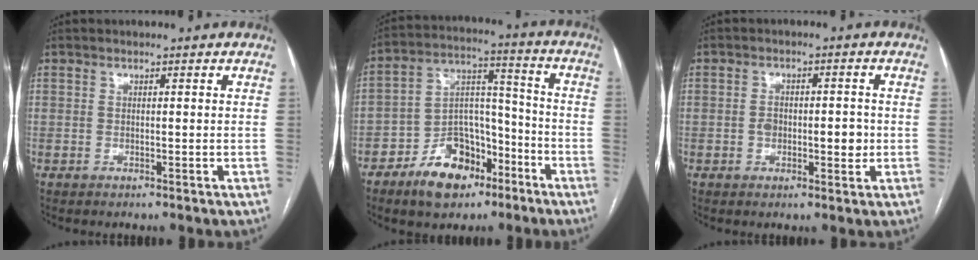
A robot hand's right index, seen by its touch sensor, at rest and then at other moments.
{"total": 12.8, "force": [-7.9, 7.5, 6.9], "torque": [-0.120, 0.028, -0.129]}
{"total": 5.0, "force": [-0.7, 2.6, 4.2], "torque": [-0.062, 0.009, -0.007]}